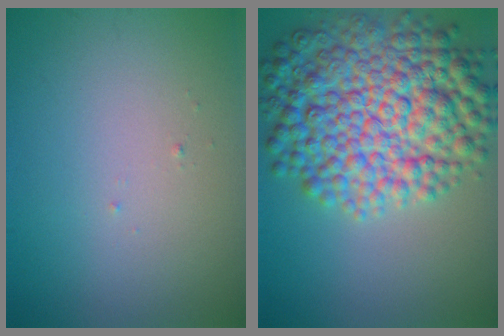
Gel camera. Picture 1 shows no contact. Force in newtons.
{"total": 11.2, "press": 11.2, "slide": 0.1}